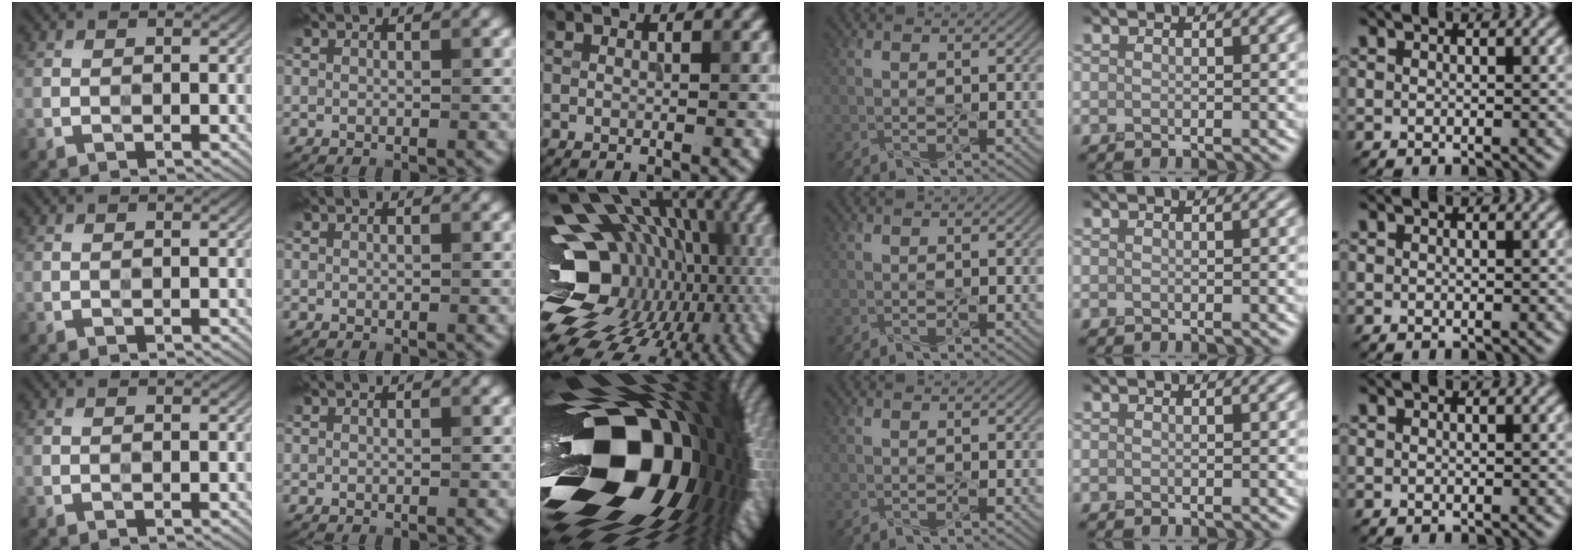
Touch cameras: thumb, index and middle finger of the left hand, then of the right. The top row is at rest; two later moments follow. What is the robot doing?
{"motion": "press", "object": "stapler"}